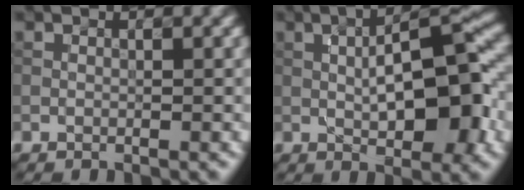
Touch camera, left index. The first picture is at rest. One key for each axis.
{"total": 9.1, "fx": 0.0, "fy": 3.0, "fz": 8.6, "tx": -0.125, "ty": 0.014, "tz": -0.001}